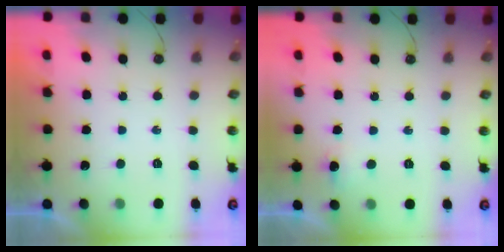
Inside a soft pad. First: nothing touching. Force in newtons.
{"total": 12.8, "press": 5.4, "slide": 11.5}